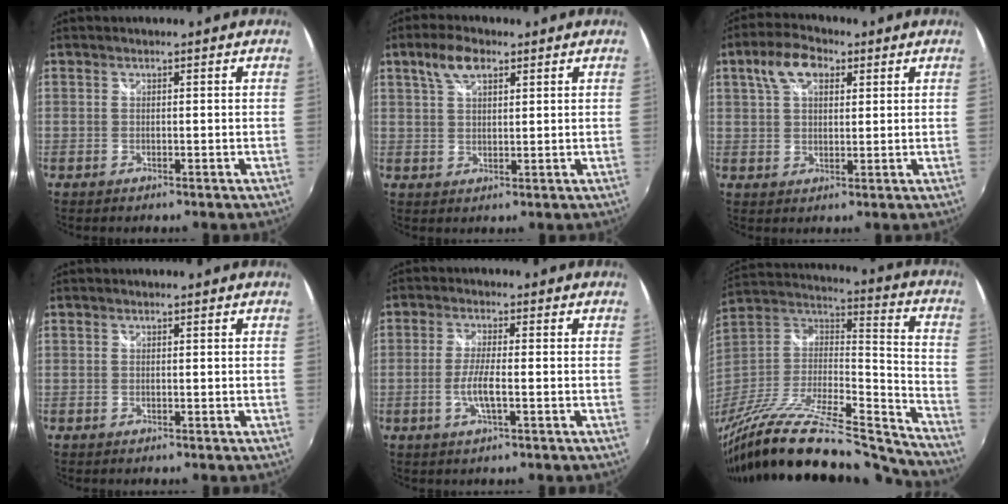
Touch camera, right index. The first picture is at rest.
{"total": 5.7, "force": [3.1, 2.7, 3.9], "torque": [-0.074, 0.013, 0.059]}
{"total": 7.9, "force": [3.6, 4.5, 5.4], "torque": [-0.107, 0.025, 0.063]}
{"total": 0.0}
{"total": 4.6, "force": [-1.4, 0.6, 4.3], "torque": [-0.090, -0.007, -0.027]}
{"total": 30.7, "force": [-26.1, 4.4, 15.5], "torque": [-0.253, -0.042, -0.422]}